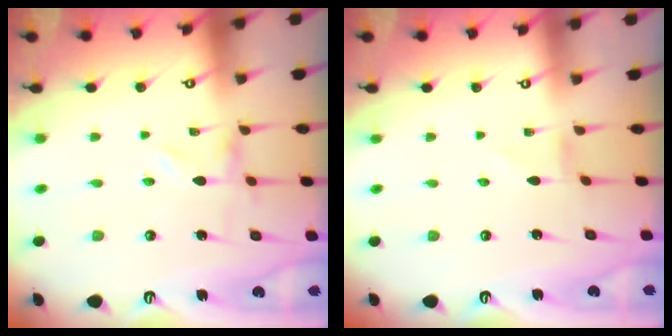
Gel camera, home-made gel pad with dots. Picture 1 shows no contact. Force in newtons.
{"total": 0.0}